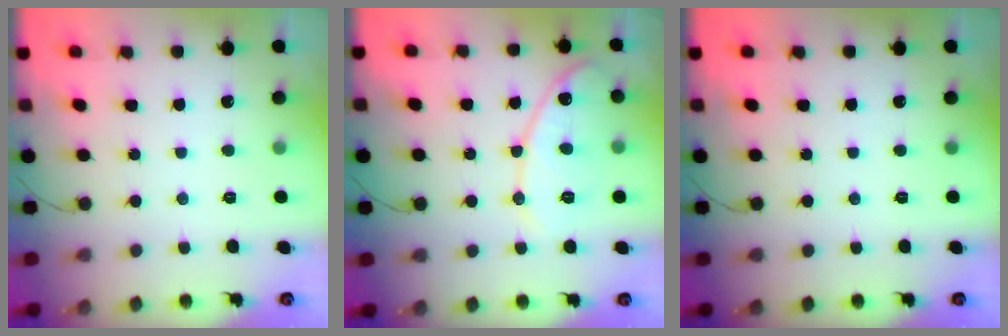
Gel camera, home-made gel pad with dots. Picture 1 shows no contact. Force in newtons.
{"total": 12.2, "press": 12.1, "slide": 1.3}
{"total": 0.0}